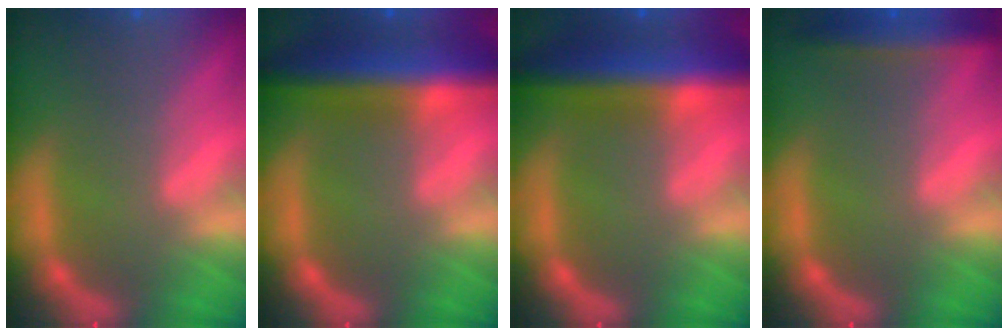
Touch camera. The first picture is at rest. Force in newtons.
{"total": 8.9}
{"total": 8.9}
{"total": 2.9}